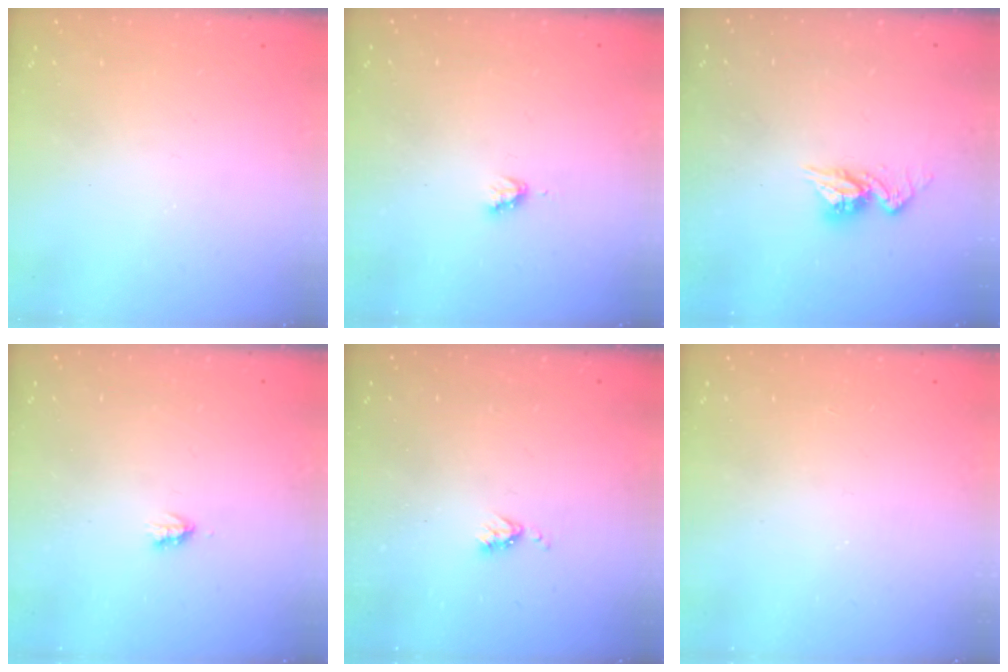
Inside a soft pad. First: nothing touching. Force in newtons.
{"total": 2.8, "press": 2.8, "slide": 0.3}
{"total": 8.9, "press": 8.9, "slide": 0.6}
{"total": 1.9, "press": 1.8, "slide": 0.4}
{"total": 4.0, "press": 3.9, "slide": 0.6}
{"total": 1.7, "press": 1.7, "slide": 0.2}